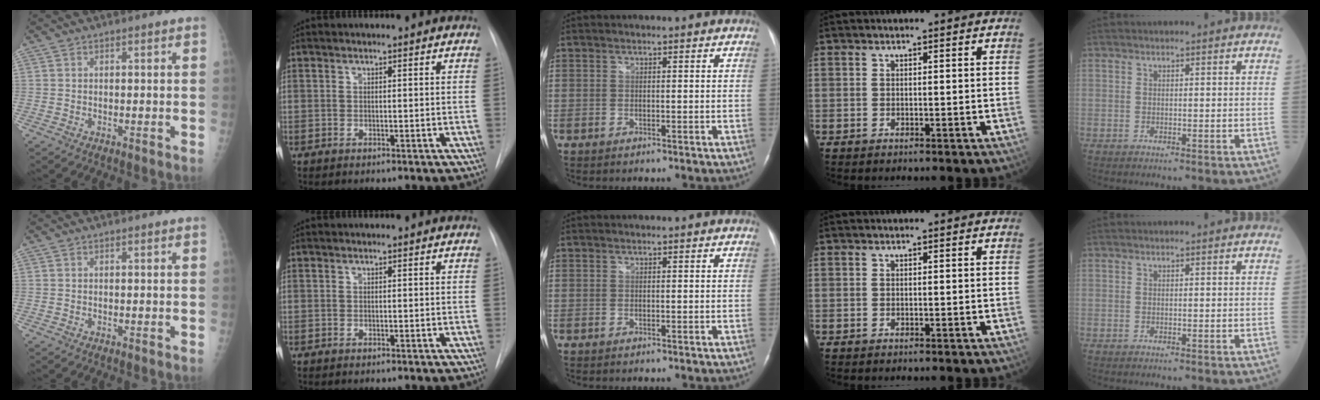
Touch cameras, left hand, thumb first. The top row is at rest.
{}